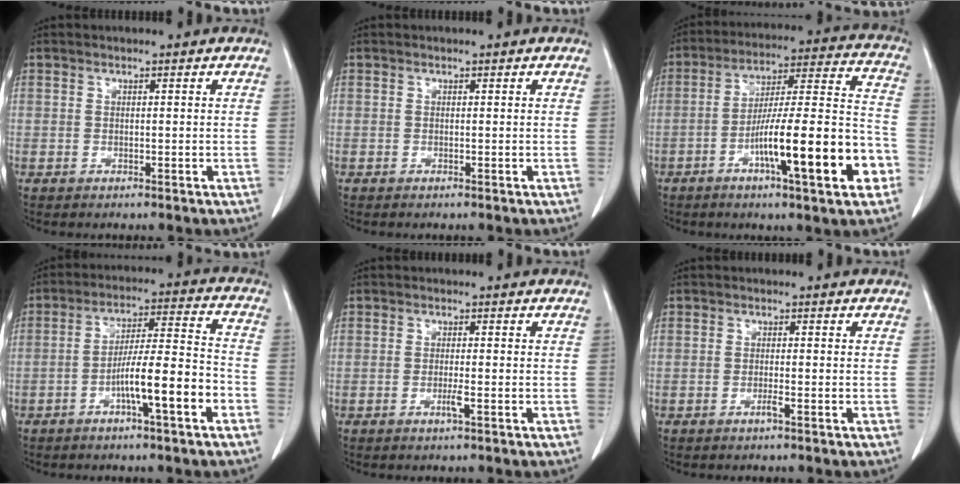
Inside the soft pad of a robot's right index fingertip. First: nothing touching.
{"total": 0.0}
{"total": 18.7, "force": [-7.1, 1.6, 17.2], "torque": [-0.253, 0.009, -0.107]}
{"total": 10.6, "force": [-4.5, 0.5, 9.6], "torque": [-0.161, 0.015, -0.073]}
{"total": 1.6, "force": [-0.7, -0.2, 1.5], "torque": [-0.029, -0.003, -0.011]}
{"total": 1.1, "force": [-0.6, -0.2, 0.9], "torque": [-0.019, 0.000, -0.010]}